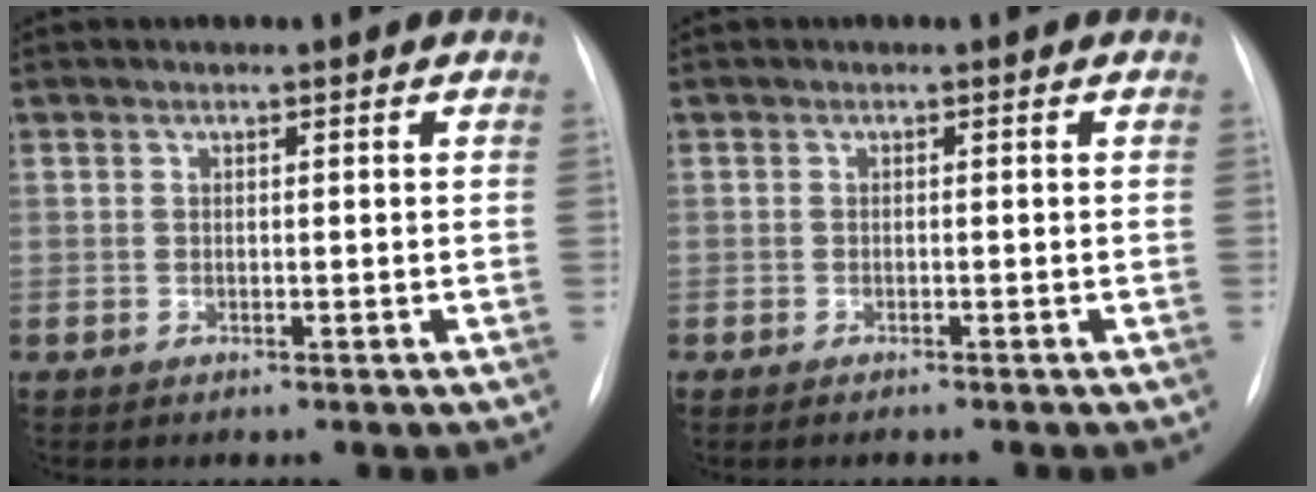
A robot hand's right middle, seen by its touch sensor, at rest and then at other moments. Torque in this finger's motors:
{"motor_torque": [1.02, -1.12, 0.28, 0.07]}